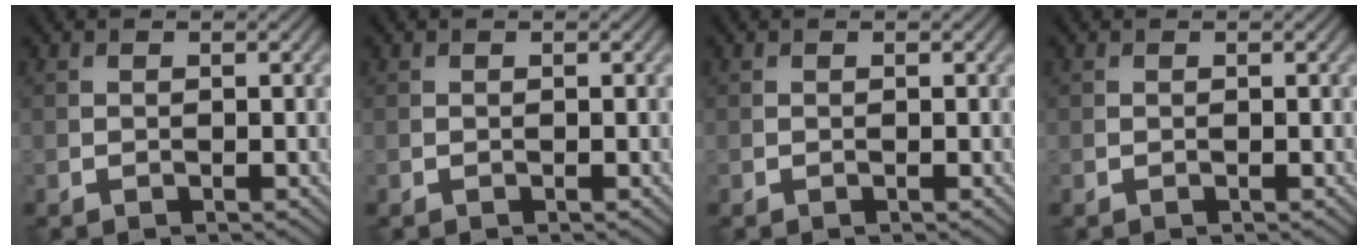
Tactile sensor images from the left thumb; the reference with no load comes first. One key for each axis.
{"total": 0.0}
{"total": 0.0}
{"total": 0.0}